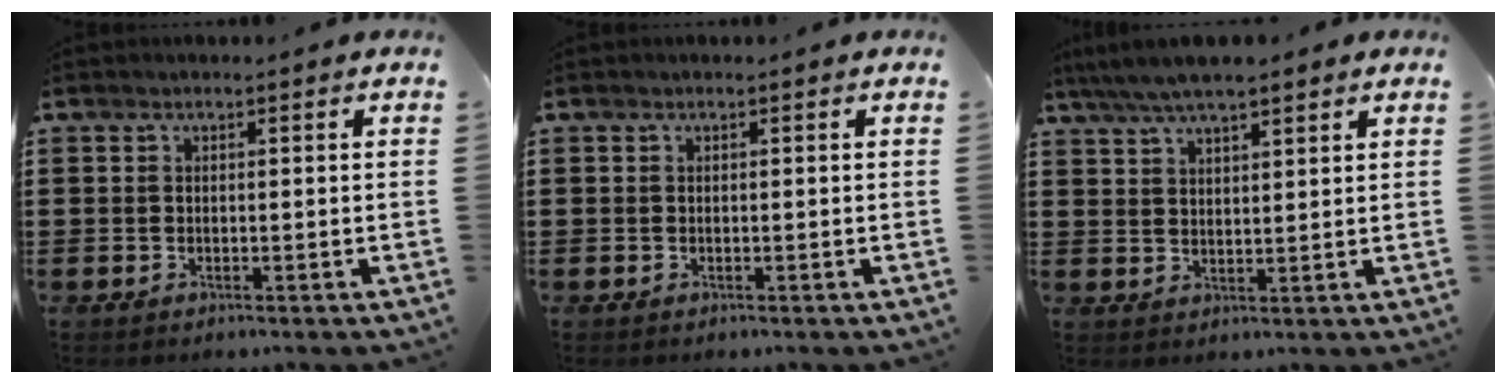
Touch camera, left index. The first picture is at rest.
{"total": 0.0}
{"total": 4.9, "force": [4.0, 1.0, 2.7], "torque": [-0.061, -0.004, 0.072]}